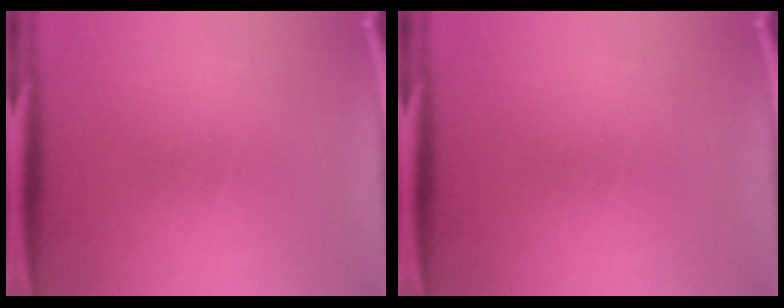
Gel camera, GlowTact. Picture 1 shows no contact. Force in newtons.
{"total": 0.0}